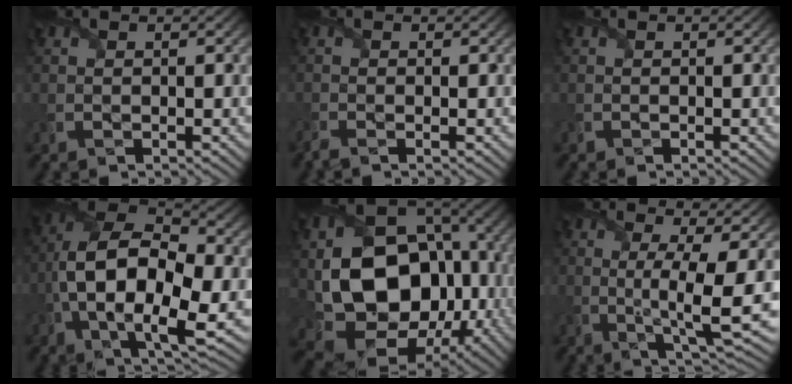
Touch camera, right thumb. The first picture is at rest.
{"total": 1.3, "force": [-1.0, 0.1, 0.7], "torque": [-0.020, -0.006, -0.028]}
{"total": 0.0}
{"total": 15.0, "force": [-2.6, 7.7, 12.7], "torque": [-0.252, -0.005, -0.056]}
{"total": 18.2, "force": [-1.1, 13.9, 11.7], "torque": [-0.221, -0.050, 0.009]}
{"total": 8.1, "force": [-0.3, 1.5, 8.0], "torque": [-0.140, 0.001, -0.004]}